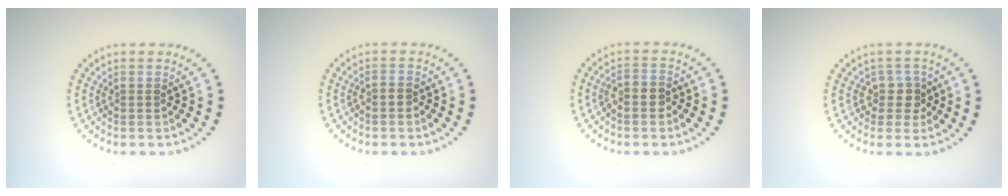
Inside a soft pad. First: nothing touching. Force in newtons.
{"total": 0.7, "press": 0.5, "slide": 0.5}
{"total": 1.9, "press": 1.8, "slide": 0.8}
{"total": 2.1, "press": 1.7, "slide": 1.2}